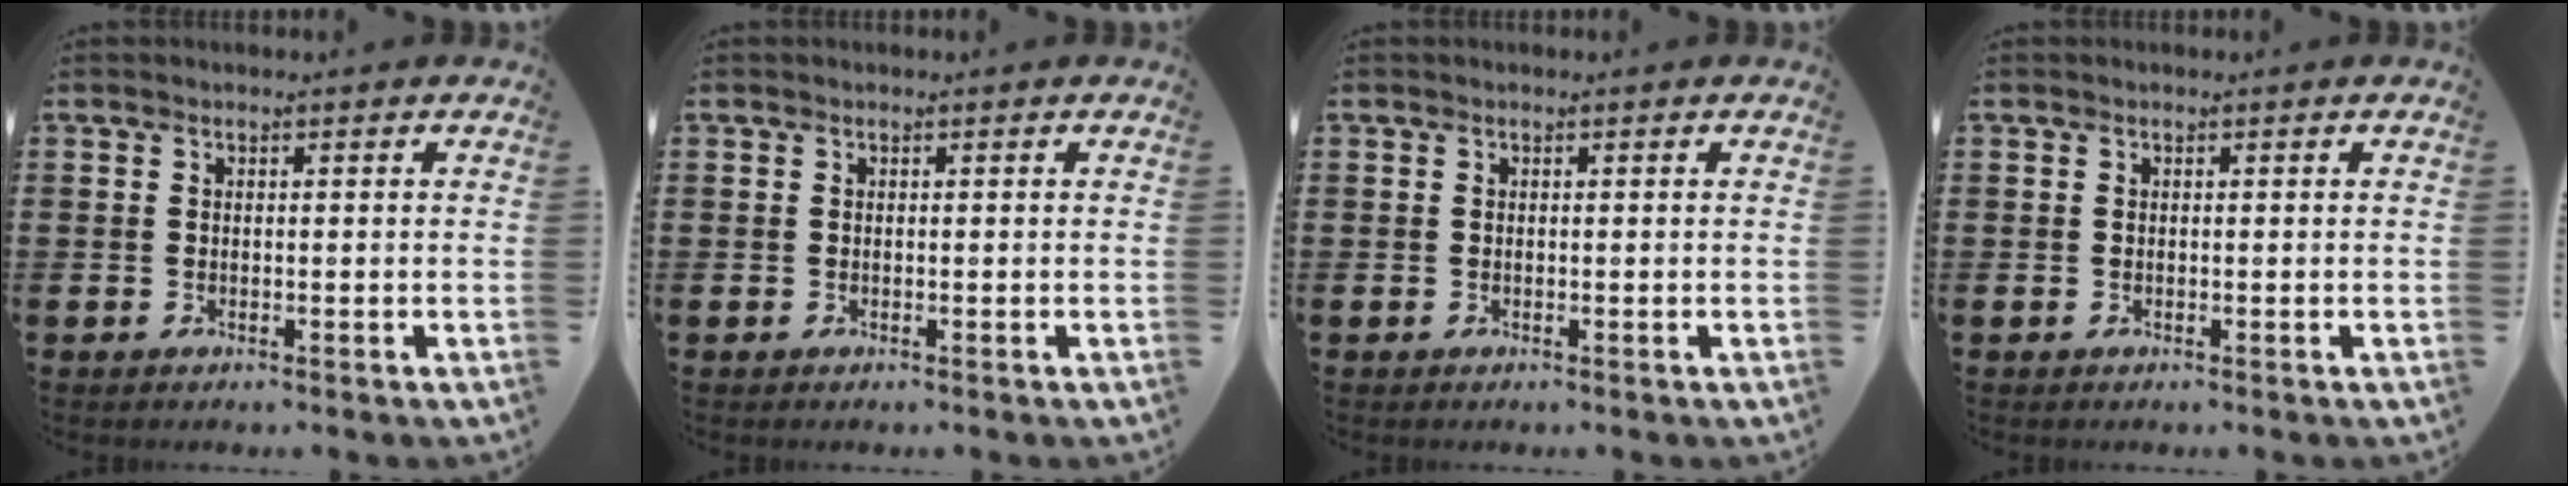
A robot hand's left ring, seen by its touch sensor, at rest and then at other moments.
{"total": 0.0}
{"total": 0.0}
{"total": 0.0}